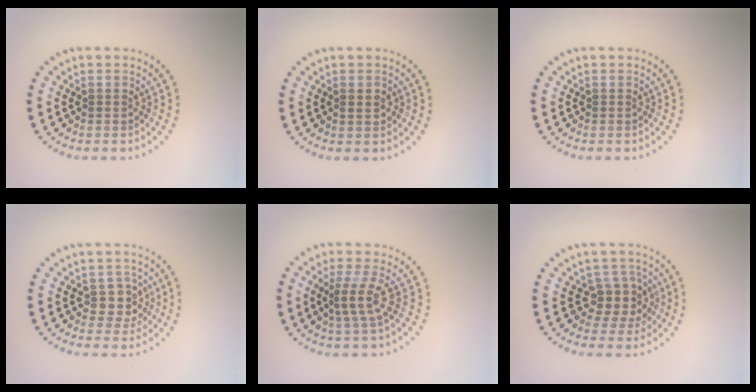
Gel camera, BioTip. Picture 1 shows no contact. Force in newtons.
{"total": 0.7, "press": 0.6, "slide": 0.2}
{"total": 0.0}
{"total": 2.4, "press": 2.0, "slide": 1.3}
{"total": 2.6, "press": 1.8, "slide": 1.9}
{"total": 2.8, "press": 2.3, "slide": 1.6}